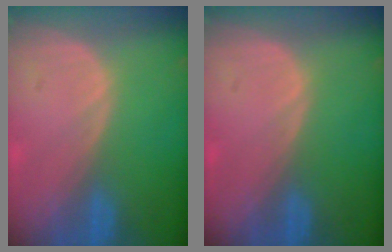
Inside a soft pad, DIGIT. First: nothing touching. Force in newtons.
{"total": 0.0}